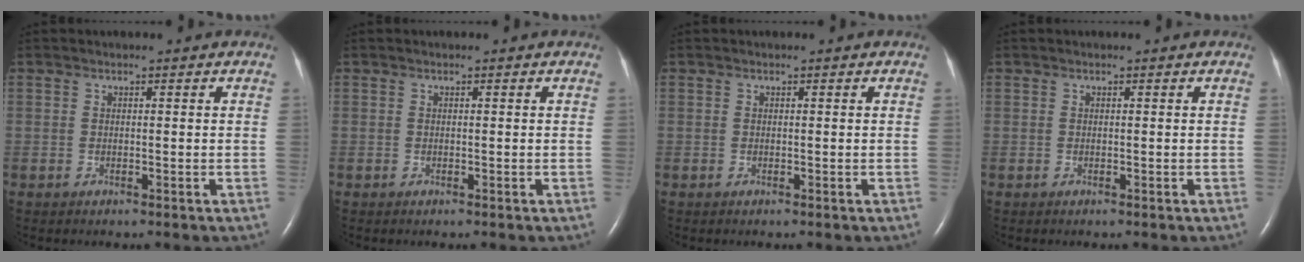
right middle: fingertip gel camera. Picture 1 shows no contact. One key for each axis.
{"total": 0.0}
{"total": 0.0}
{"total": 0.0}